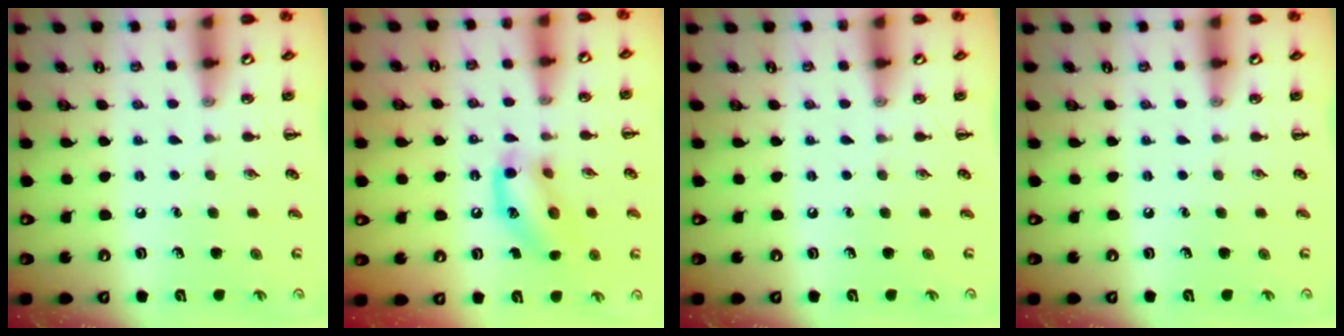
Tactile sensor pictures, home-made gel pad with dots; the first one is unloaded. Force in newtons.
{"total": 13.8, "press": 13.6, "slide": 2.4}
{"total": 0.0}
{"total": 0.0}